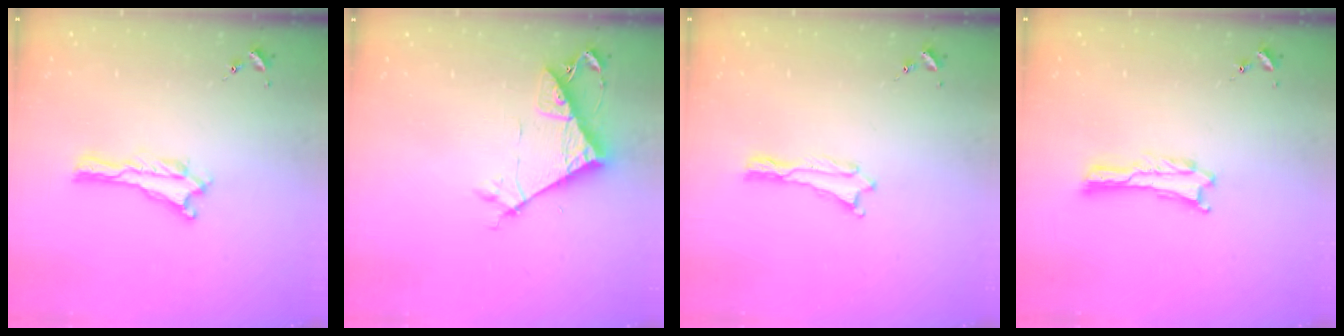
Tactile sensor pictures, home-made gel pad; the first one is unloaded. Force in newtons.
{"total": 7.0, "press": 7.0, "slide": 0.7}
{"total": 0.0}
{"total": 0.0}